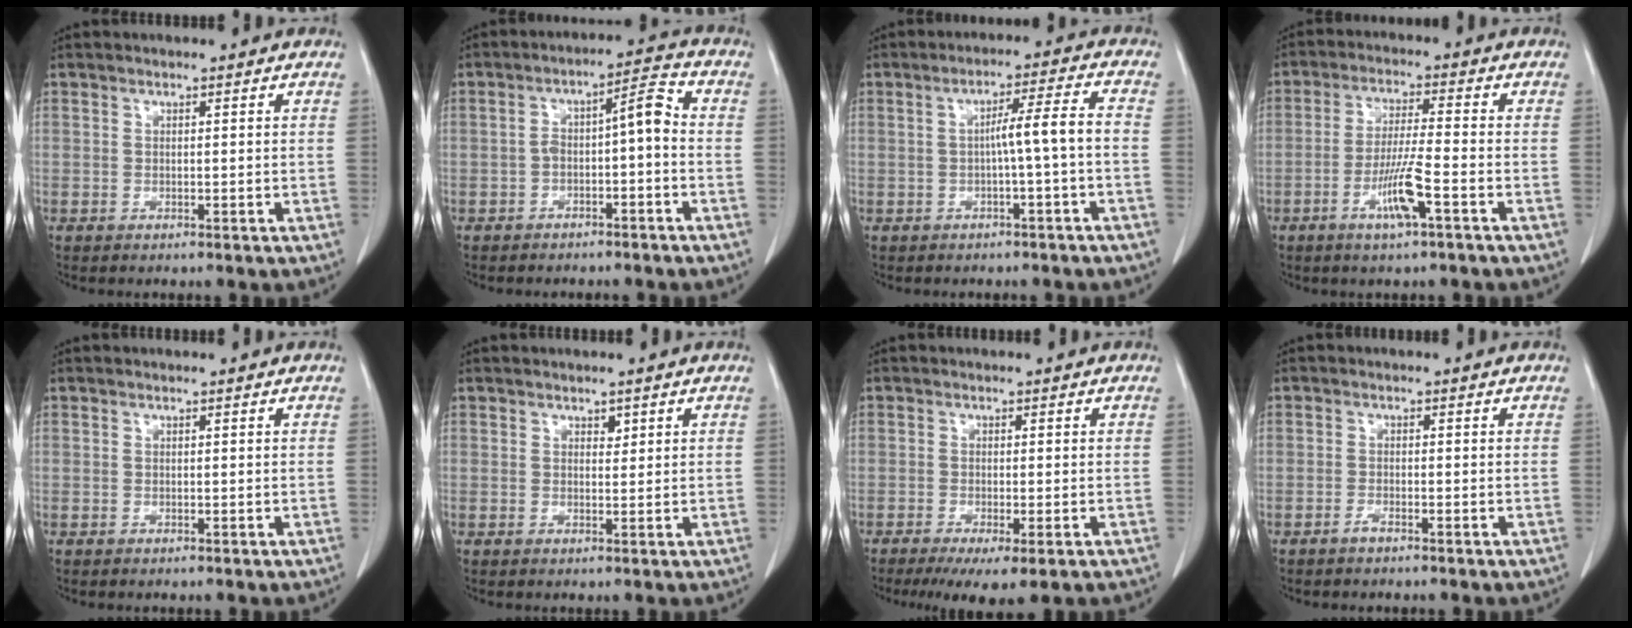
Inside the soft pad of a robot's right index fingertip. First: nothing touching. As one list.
[{"total": 5.9, "force": [-1.5, 1.4, 5.5], "torque": [-0.086, 0.034, -0.022]}, {"total": 5.3, "force": [-1.1, -0.8, 5.1], "torque": [-0.080, 0.015, -0.015]}, {"total": 7.0, "force": [-3.1, 0.0, 6.3], "torque": [-0.122, -0.005, -0.057]}, {"total": 0.0}, {"total": 1.0, "force": [0.6, 0.6, 0.5], "torque": [-0.004, -0.005, 0.009]}, {"total": 6.5, "force": [-4.2, 1.0, 4.9], "torque": [-0.071, -0.019, -0.064]}, {"total": 1.0, "force": [-0.9, 0.0, 0.5], "torque": [-0.013, -0.001, -0.015]}]